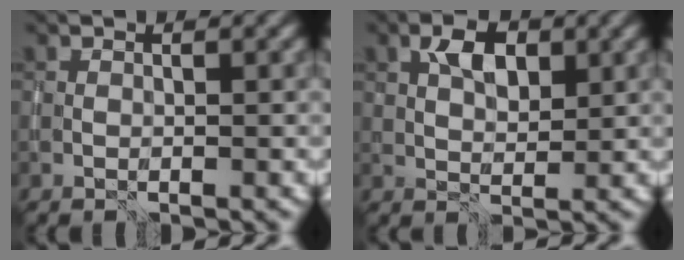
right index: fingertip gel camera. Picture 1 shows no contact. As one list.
[{"total": 3.3, "force": [1.3, 1.9, 2.4], "torque": [-0.042, 0.005, 0.023]}]